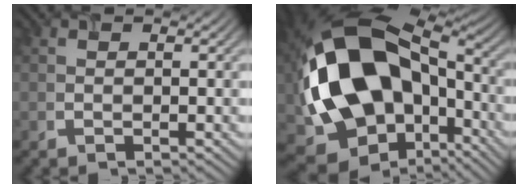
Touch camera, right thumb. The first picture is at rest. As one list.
[{"total": 20.0, "force": [-1.8, 14.5, 13.7], "torque": [-0.323, -0.034, -0.008]}]